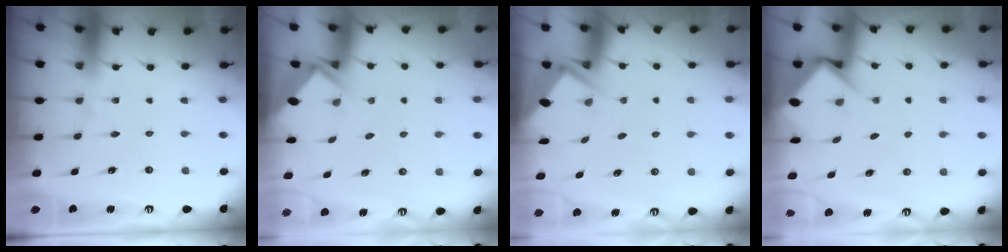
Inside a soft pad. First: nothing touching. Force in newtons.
{"total": 2.8, "press": 2.8, "slide": 0.2}
{"total": 2.7, "press": 2.7, "slide": 0.3}
{"total": 5.6, "press": 5.6, "slide": 0.7}